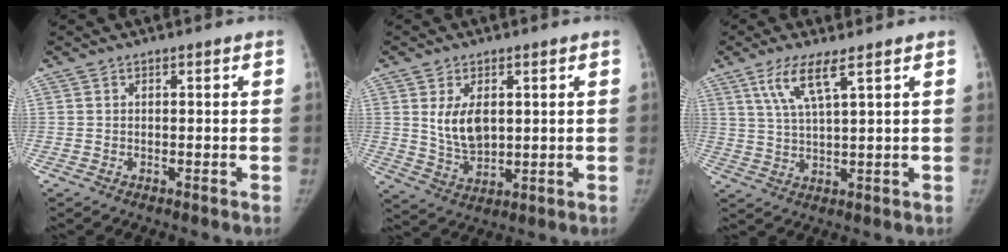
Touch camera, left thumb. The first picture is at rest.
{"total": 7.6, "force": [1.7, 4.6, 5.8], "torque": [-0.088, -0.015, 0.044]}
{"total": 6.7, "force": [3.8, 0.9, 5.5], "torque": [-0.117, -0.018, 0.081]}